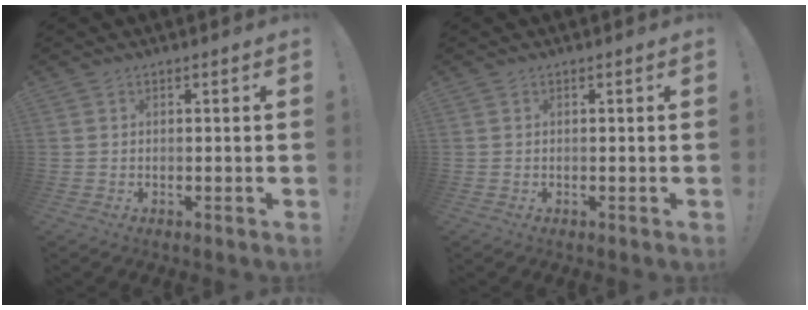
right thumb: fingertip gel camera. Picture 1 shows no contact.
{"total": 0.0}